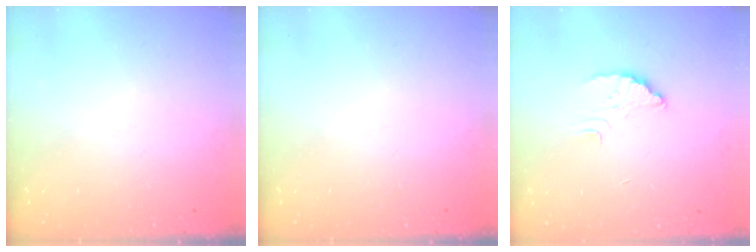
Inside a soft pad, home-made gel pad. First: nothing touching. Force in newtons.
{"total": 0.0}
{"total": 2.2, "press": 2.2, "slide": 0.1}